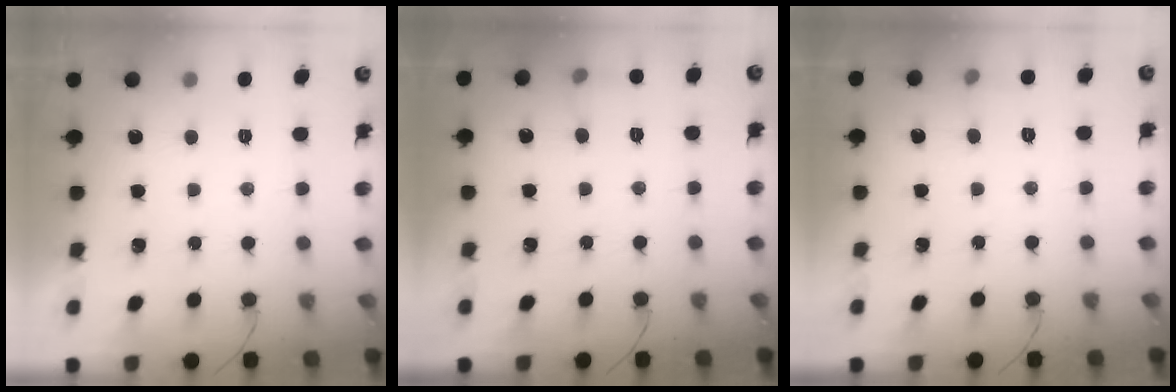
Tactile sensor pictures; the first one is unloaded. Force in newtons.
{"total": 5.6, "press": 5.4, "slide": 1.5}
{"total": 4.7, "press": 4.5, "slide": 1.5}